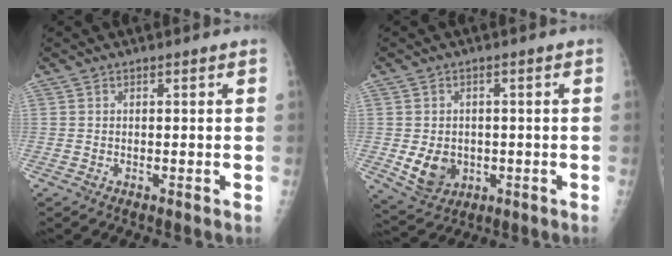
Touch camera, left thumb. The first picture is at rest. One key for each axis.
{"total": 6.7, "fx": -1.1, "fy": 5.4, "fz": 3.8, "tx": -0.048, "ty": -0.001, "tz": -0.001}